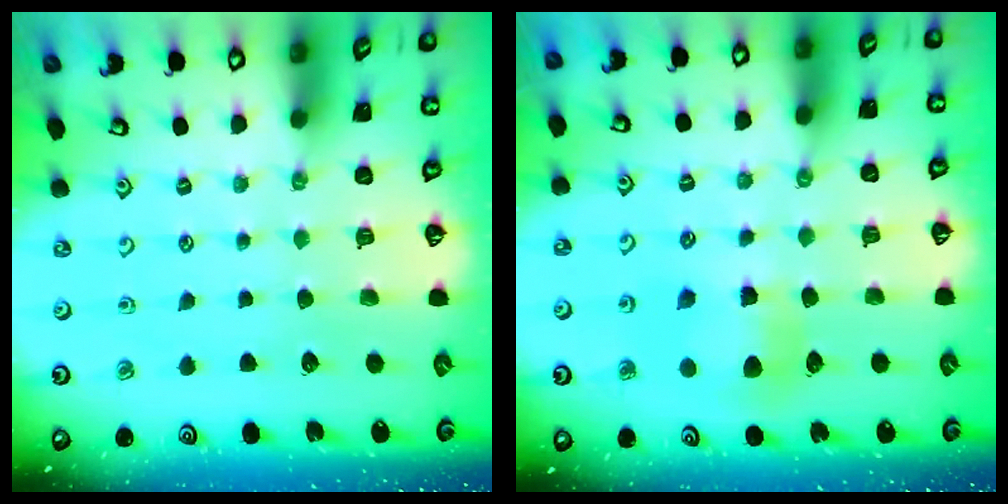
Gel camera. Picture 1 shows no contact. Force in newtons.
{"total": 6.5, "press": 6.5, "slide": 0.6}